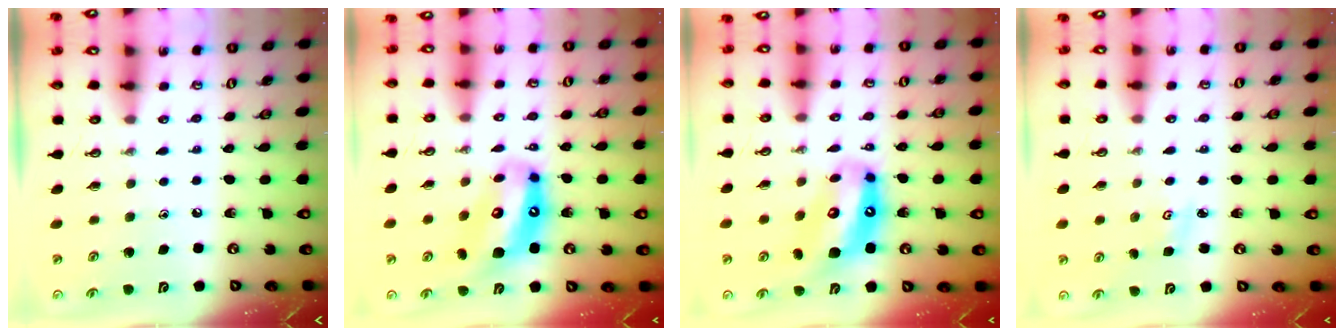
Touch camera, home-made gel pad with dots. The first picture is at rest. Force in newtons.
{"total": 12.6, "press": 12.5, "slide": 1.5}
{"total": 12.6, "press": 12.5, "slide": 1.5}
{"total": 2.5, "press": 2.4, "slide": 0.4}